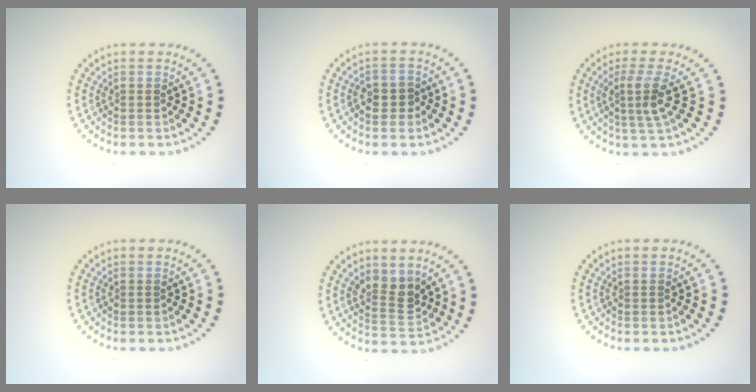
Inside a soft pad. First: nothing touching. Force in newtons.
{"total": 2.3, "press": 2.2, "slide": 0.8}
{"total": 2.9, "press": 2.1, "slide": 2.0}
{"total": 0.0}
{"total": 2.8, "press": 2.5, "slide": 1.3}
{"total": 0.0}